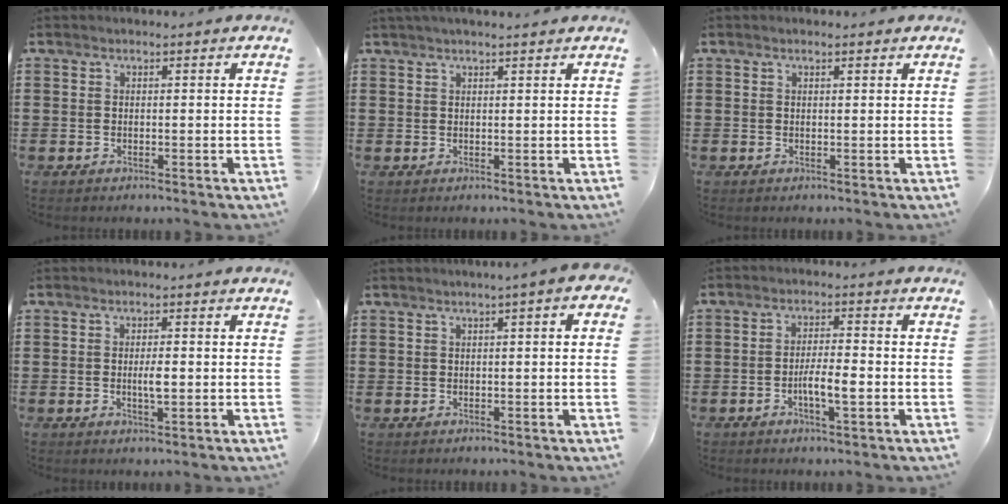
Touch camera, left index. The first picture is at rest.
{"total": 1.5, "force": [1.3, 0.0, 0.7], "torque": [-0.015, 0.001, 0.024]}
{"total": 0.8, "force": [0.5, 0.2, 0.5], "torque": [-0.012, 0.002, 0.009]}
{"total": 2.7, "force": [-0.1, 0.7, 2.6], "torque": [-0.049, -0.001, -0.002]}
{"total": 1.6, "force": [0.3, 0.1, 1.6], "torque": [-0.029, -0.002, 0.006]}
{"total": 4.3, "force": [-1.3, 0.8, 4.0], "torque": [-0.076, 0.001, -0.026]}